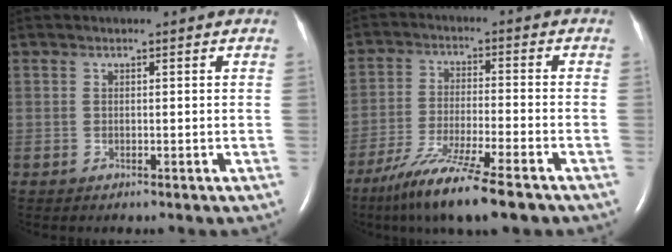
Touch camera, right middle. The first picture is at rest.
{"total": 12.6, "force": [-9.1, 0.4, 8.8], "torque": [-0.163, -0.040, -0.156]}